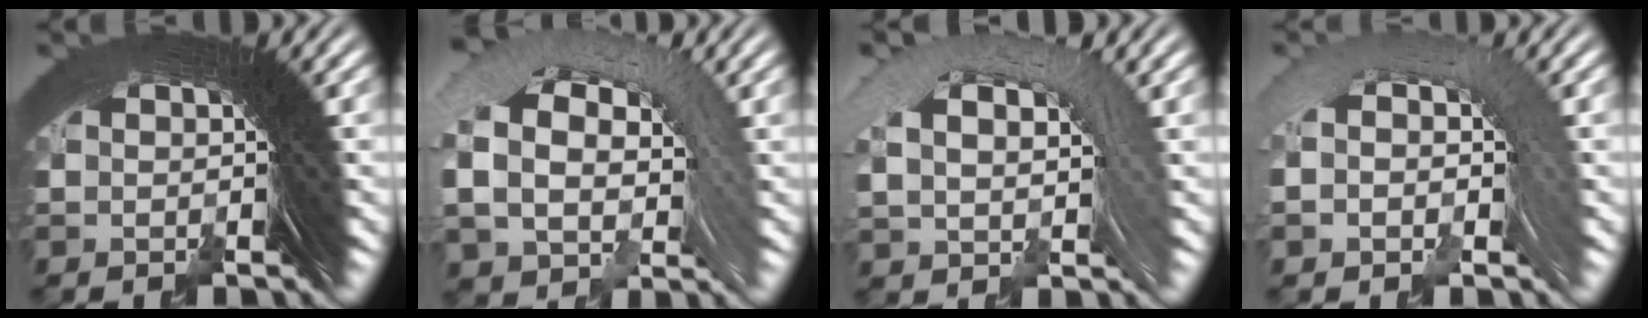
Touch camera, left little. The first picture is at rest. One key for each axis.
{"total": 8.2, "fx": 2.0, "fy": 5.4, "fz": 5.9, "tx": -0.107, "ty": 0.001, "tz": 0.034}
{"total": 5.2, "fx": 2.0, "fy": 2.4, "fz": 4.1, "tx": -0.064, "ty": 0.022, "tz": 0.035}
{"total": 2.8, "fx": 0.3, "fy": 1.4, "fz": 2.4, "tx": -0.039, "ty": 0.028, "tz": -0.008}